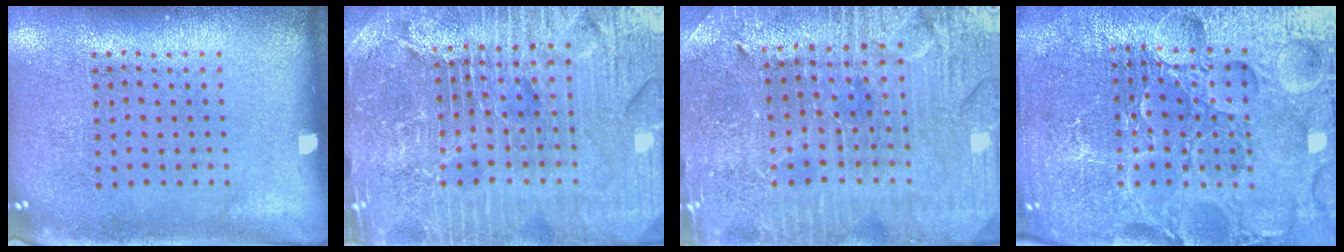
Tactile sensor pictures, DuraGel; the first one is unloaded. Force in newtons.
{"total": 5.5, "press": 4.9, "slide": 2.4}
{"total": 3.3, "press": 3.2, "slide": 0.5}
{"total": 6.2, "press": 5.6, "slide": 2.7}